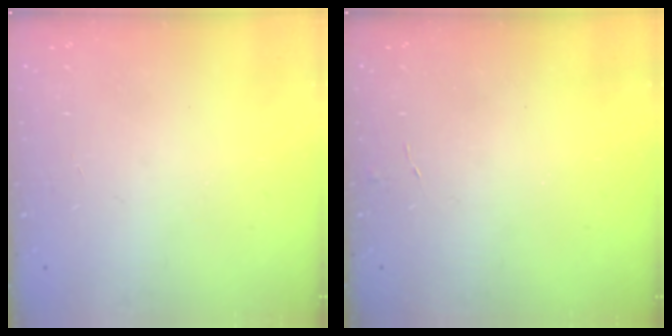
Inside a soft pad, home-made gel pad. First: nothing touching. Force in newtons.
{"total": 2.8, "press": 2.8, "slide": 0.3}